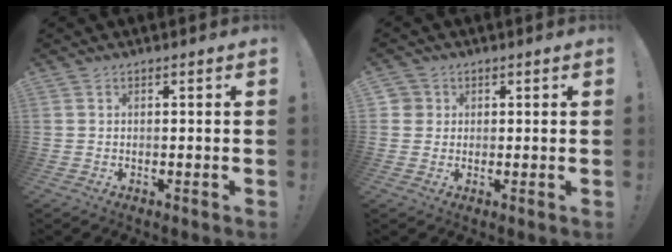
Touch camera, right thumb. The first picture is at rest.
{"total": 2.8, "force": [0.6, 2.7, 0.4], "torque": [-0.007, 0.002, 0.010]}